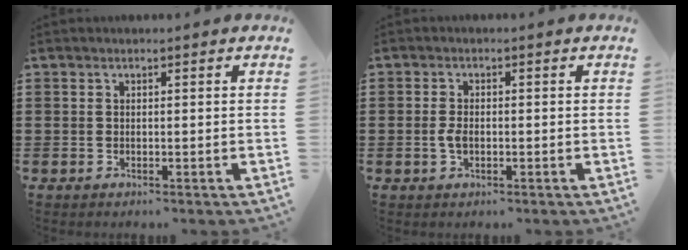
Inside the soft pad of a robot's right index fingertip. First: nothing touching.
{"total": 2.3, "force": [-0.4, 1.1, 2.0], "torque": [-0.045, -0.003, -0.008]}